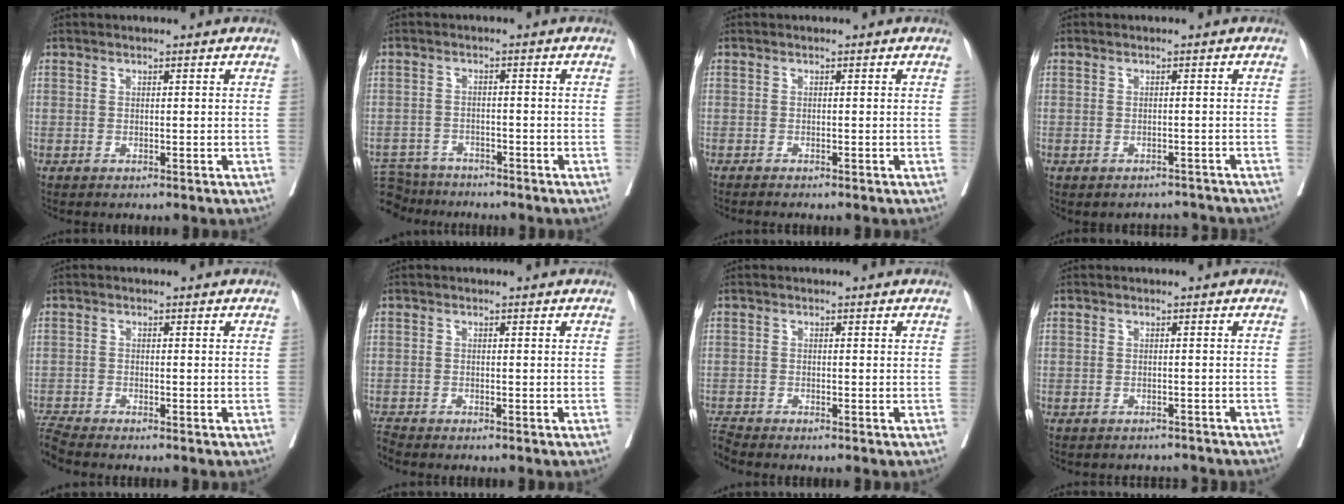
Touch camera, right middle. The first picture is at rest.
{"total": 7.1, "force": [-6.7, 2.2, 0.5], "torque": [-0.012, 0.003, -0.113]}
{"total": 1.5, "force": [-1.4, 0.0, 0.6], "torque": [-0.013, -0.003, -0.019]}
{"total": 2.4, "force": [-2.2, 0.9, -0.3], "torque": [0.007, 0.004, -0.028]}
{"total": 3.3, "force": [-3.1, -1.1, 0.3], "torque": [-0.016, -0.019, -0.063]}
{"total": 1.8, "force": [-1.8, -0.4, -0.1], "torque": [-0.004, -0.012, -0.036]}
{"total": 2.5, "force": [-2.4, -0.8, 0.0], "torque": [-0.007, -0.017, -0.049]}
{"total": 4.0, "force": [-3.9, 1.1, 0.0], "torque": [0.004, -0.004, -0.048]}